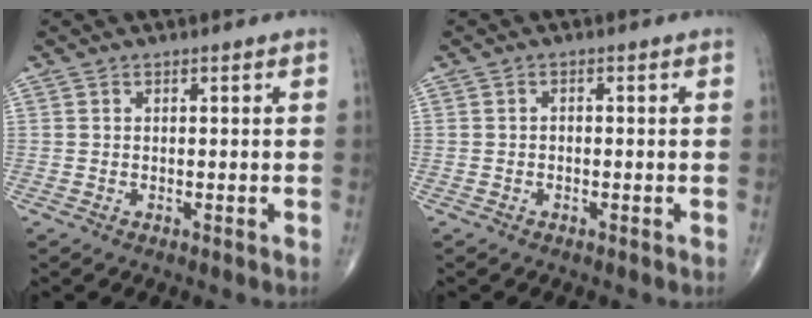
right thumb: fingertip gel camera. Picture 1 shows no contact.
{"total": 0.6, "force": [-0.3, 0.4, 0.4], "torque": [-0.003, 0.004, -0.008]}